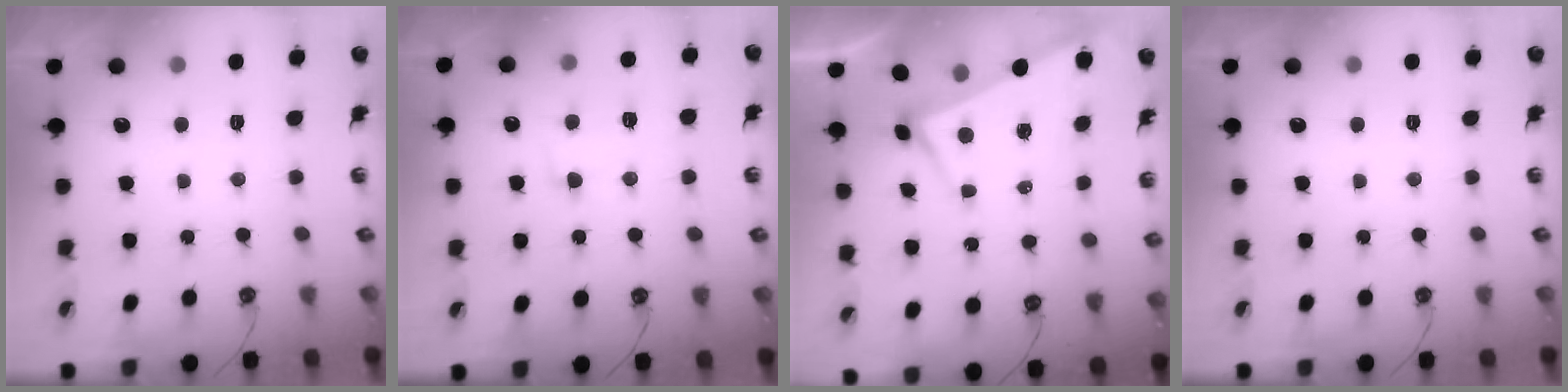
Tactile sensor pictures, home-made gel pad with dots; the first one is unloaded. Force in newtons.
{"total": 0.8, "press": 0.1, "slide": 0.8}
{"total": 3.8, "press": 3.8, "slide": 0.2}
{"total": 0.0}